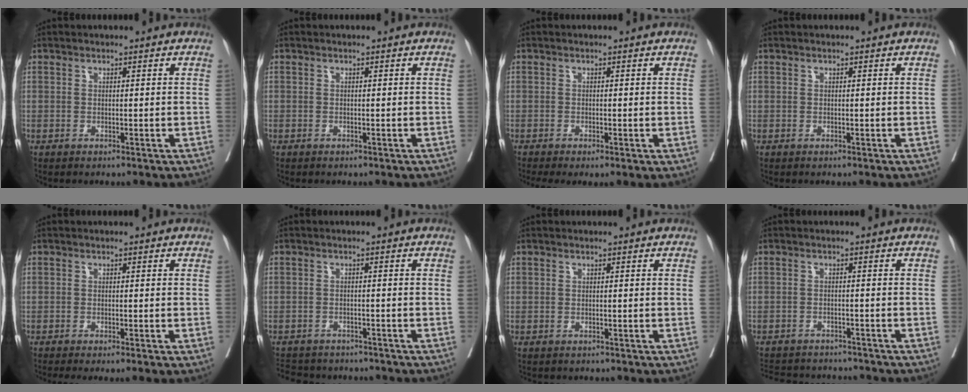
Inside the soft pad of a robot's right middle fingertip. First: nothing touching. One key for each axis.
{"total": 0.5, "fx": -0.3, "fy": 0.4, "fz": -0.1, "tx": -0.001, "ty": 0.006, "tz": -0.006}
{"total": 4.1, "fx": -2.4, "fy": 1.2, "fz": 3.1, "tx": -0.051, "ty": -0.014, "tz": -0.041}
{"total": 0.0}
{"total": 4.8, "fx": -3.6, "fy": 0.4, "fz": 3.2, "tx": -0.037, "ty": -0.010, "tz": -0.052}
{"total": 11.5, "fx": -10.3, "fy": 4.0, "fz": 3.2, "tx": -0.071, "ty": 0.005, "tz": -0.132}
{"total": 2.5, "fx": -2.2, "fy": 1.1, "fz": 0.4, "tx": -0.011, "ty": -0.003, "tz": -0.032}
{"total": 12.3, "fx": -11.4, "fy": 3.2, "fz": 3.1, "tx": -0.066, "ty": 0.007, "tz": -0.151}